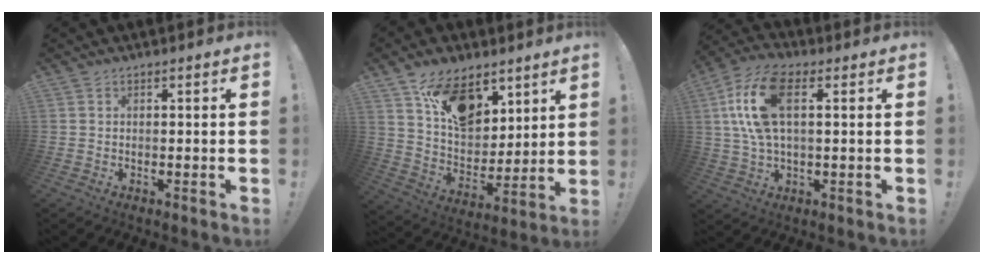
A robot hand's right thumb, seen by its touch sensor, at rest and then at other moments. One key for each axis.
{"total": 16.4, "fx": 9.7, "fy": 10.2, "fz": 8.4, "tx": -0.128, "ty": -0.054, "tz": 0.181}
{"total": 14.6, "fx": 3.5, "fy": 7.2, "fz": 12.2, "tx": -0.239, "ty": 0.002, "tz": 0.062}